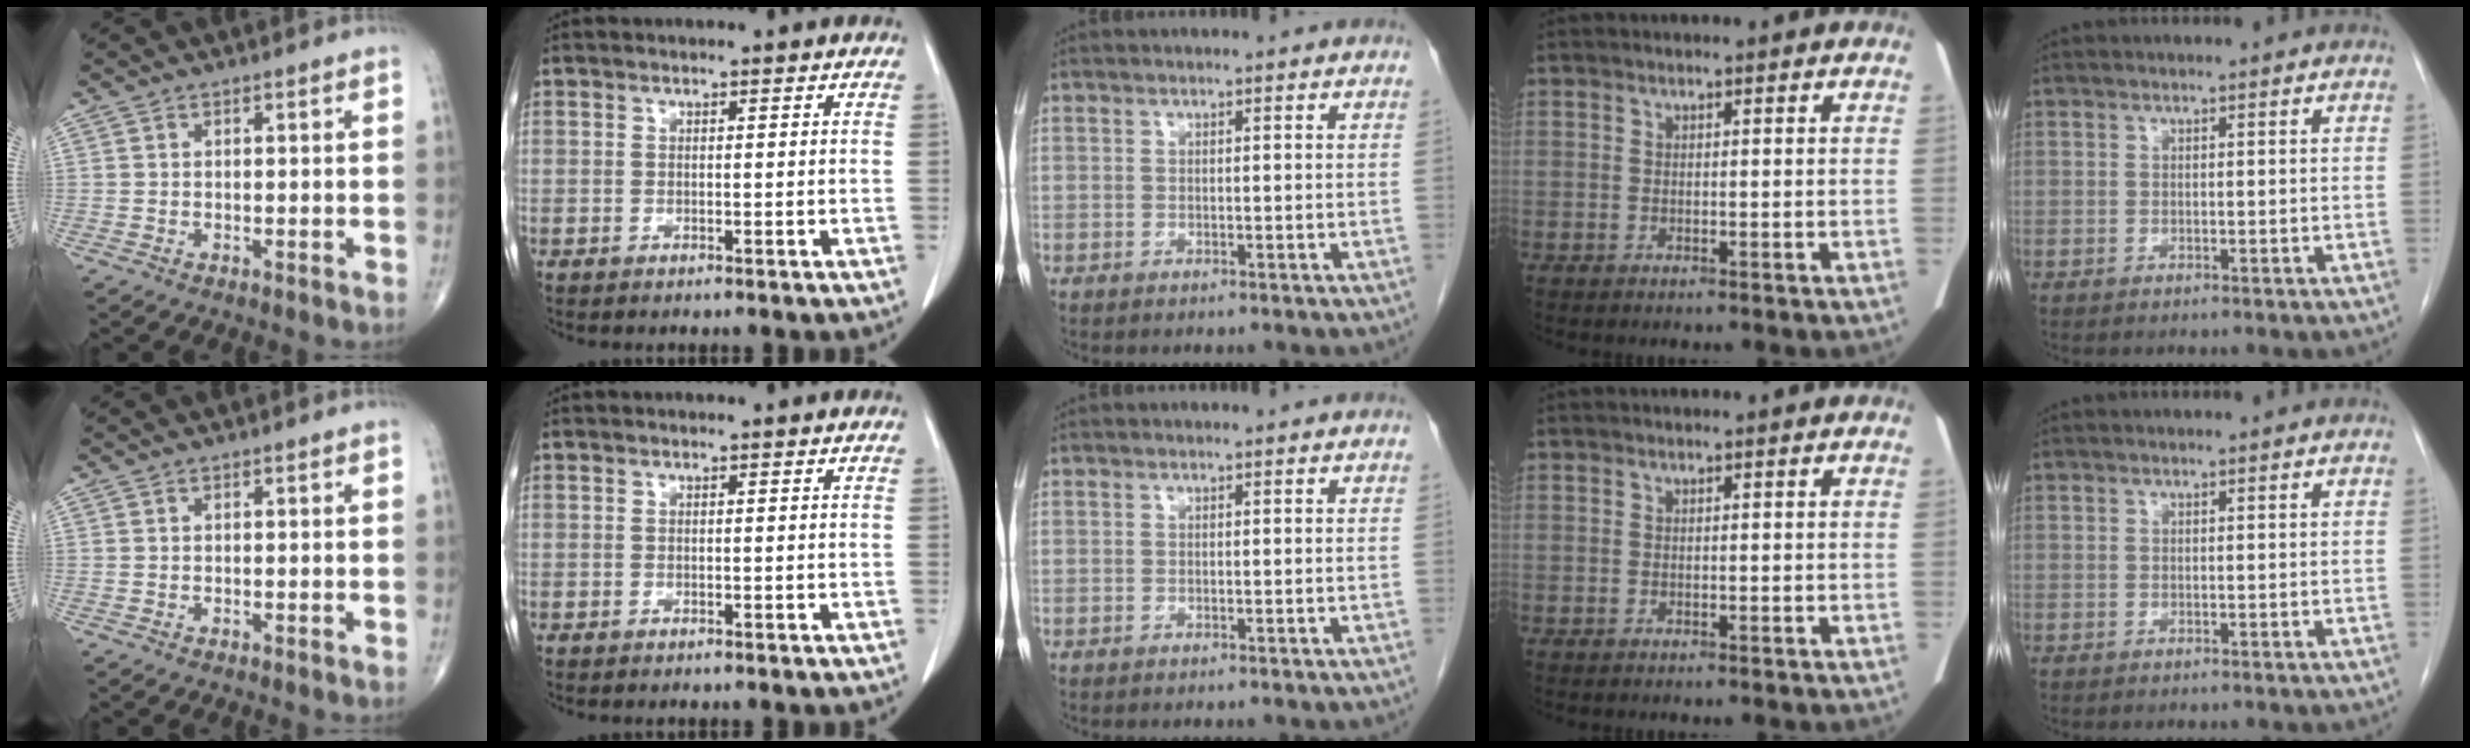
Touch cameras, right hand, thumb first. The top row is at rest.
{}